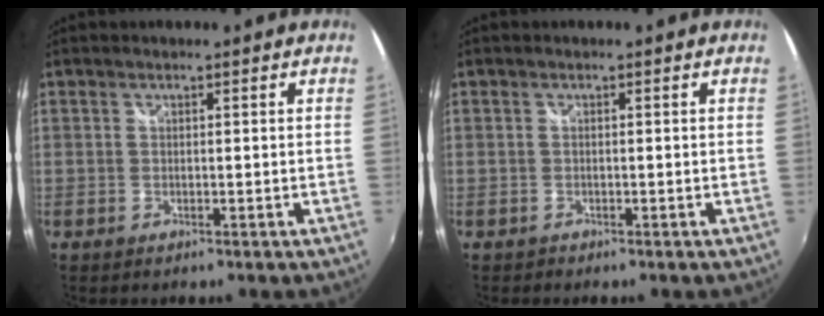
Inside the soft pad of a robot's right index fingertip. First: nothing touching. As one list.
[{"total": 0.0}]